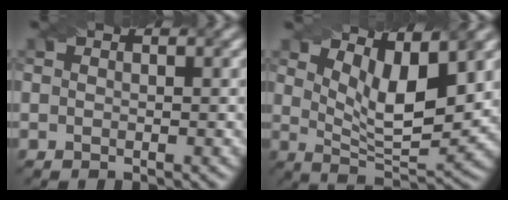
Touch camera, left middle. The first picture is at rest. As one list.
[{"total": 7.1, "force": [3.5, 2.4, 5.7], "torque": [-0.102, -0.009, 0.063]}]